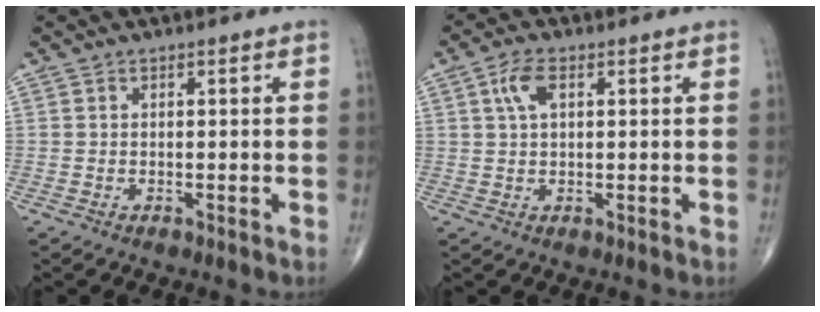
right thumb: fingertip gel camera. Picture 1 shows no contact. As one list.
[{"total": 4.2, "force": [1.4, 2.1, 3.4], "torque": [-0.072, 0.008, 0.026]}]